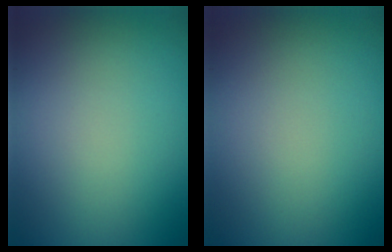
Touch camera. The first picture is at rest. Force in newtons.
{"total": 0.0}